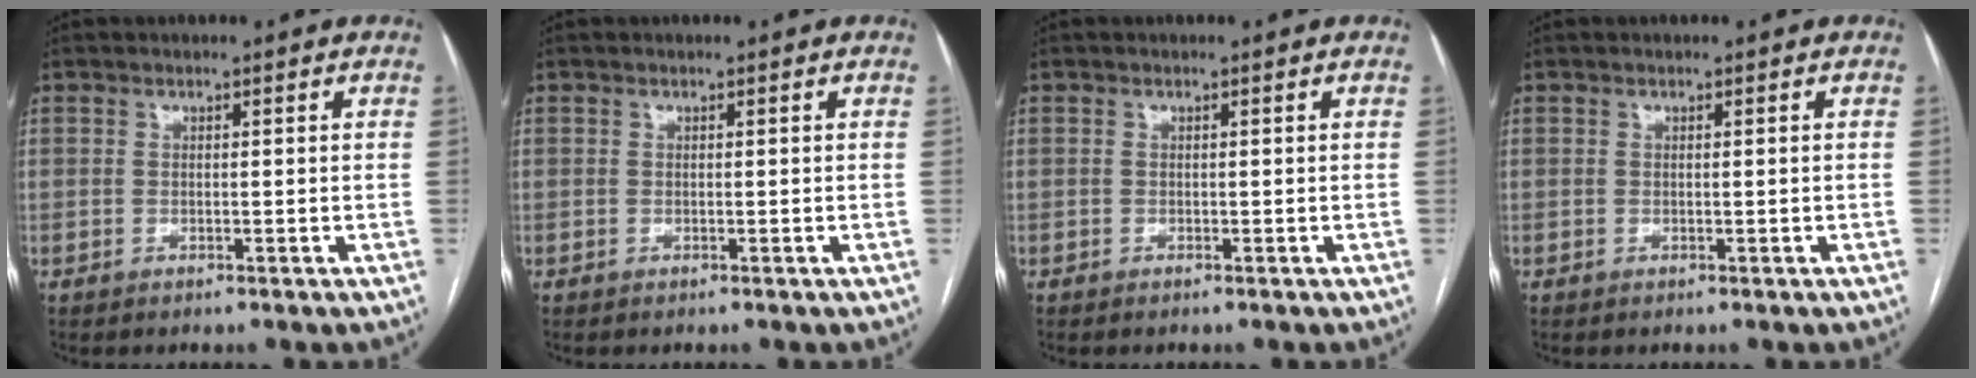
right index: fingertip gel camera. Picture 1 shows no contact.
{"total": 0.0}
{"total": 0.0}
{"total": 0.0}